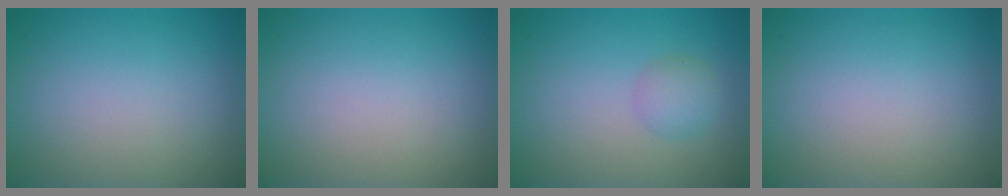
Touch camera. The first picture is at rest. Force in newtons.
{"total": 0.0}
{"total": 1.9, "press": 1.9, "slide": 0.1}
{"total": 0.0}